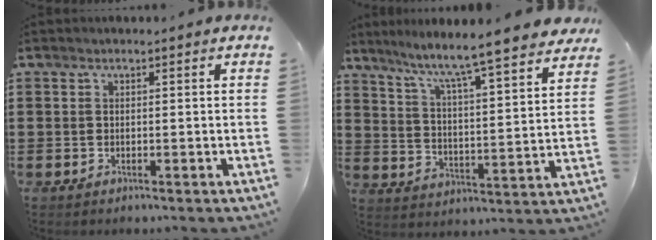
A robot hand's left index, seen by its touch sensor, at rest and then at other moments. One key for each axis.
{"total": 6.8, "fx": 6.1, "fy": -0.6, "fz": 2.9, "tx": -0.084, "ty": -0.051, "tz": 0.096}